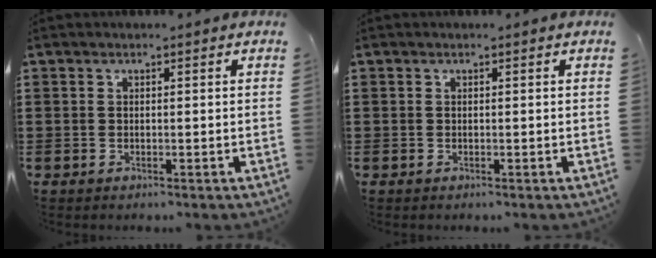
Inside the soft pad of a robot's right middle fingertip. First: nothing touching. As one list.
[{"total": 0.0}]